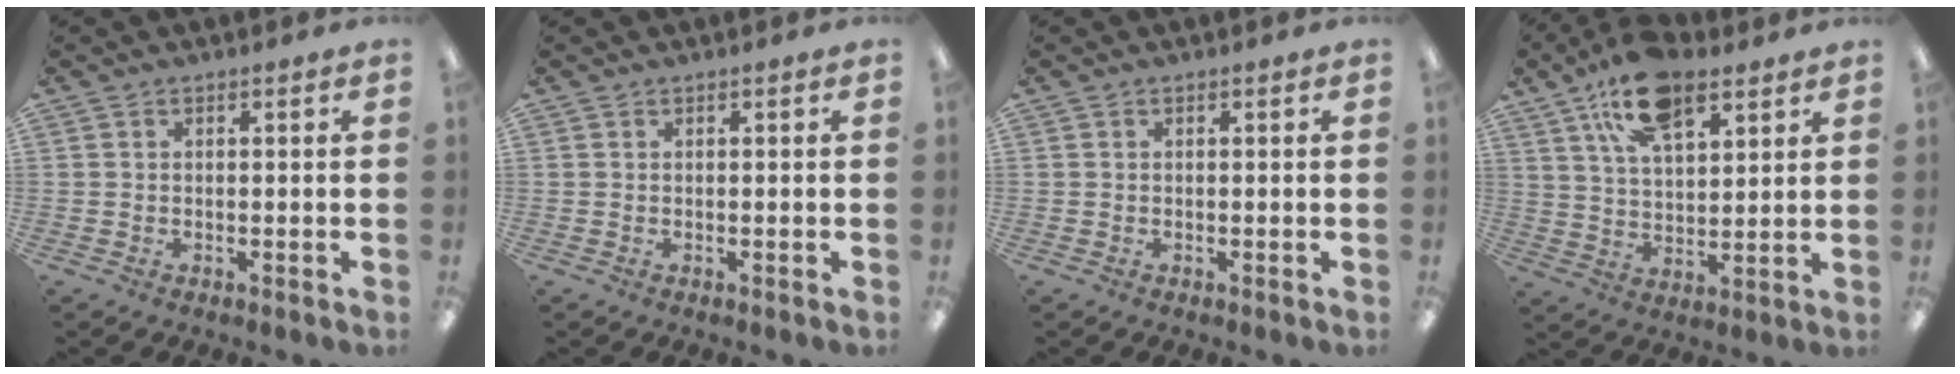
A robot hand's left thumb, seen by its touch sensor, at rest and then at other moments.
{"total": 0.0}
{"total": 0.0}
{"total": 15.4, "force": [9.5, 7.6, 9.4], "torque": [-0.159, -0.029, 0.170]}